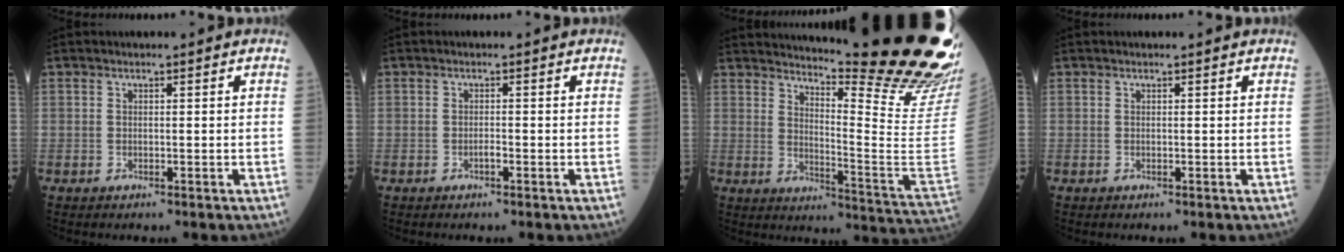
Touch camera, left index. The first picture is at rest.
{"total": 0.7, "force": [-0.4, 0.1, 0.6], "torque": [-0.010, 0.001, -0.008]}
{"total": 27.0, "force": [22.2, -0.2, 15.3], "torque": [-0.205, -0.145, 0.279]}
{"total": 0.6, "force": [0.6, 0.1, 0.1], "torque": [-0.002, 0.002, 0.005]}